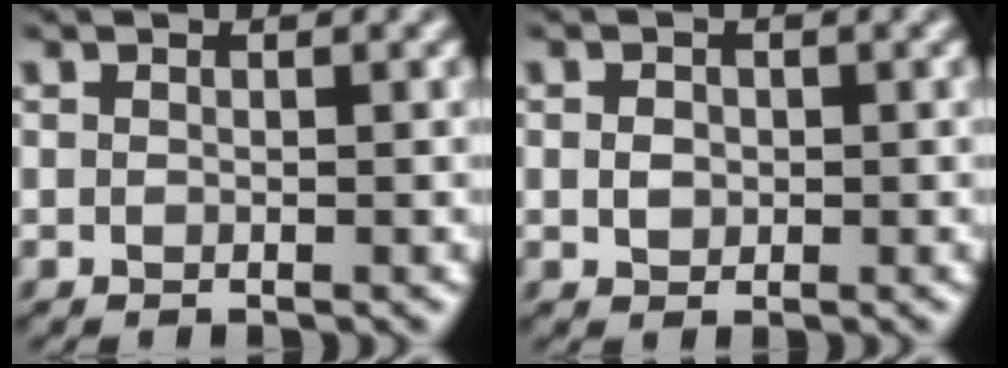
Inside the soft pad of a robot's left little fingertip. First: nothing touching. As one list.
[{"total": 1.4, "force": [-0.2, 1.1, 0.7], "torque": [-0.016, -0.003, -0.006]}]